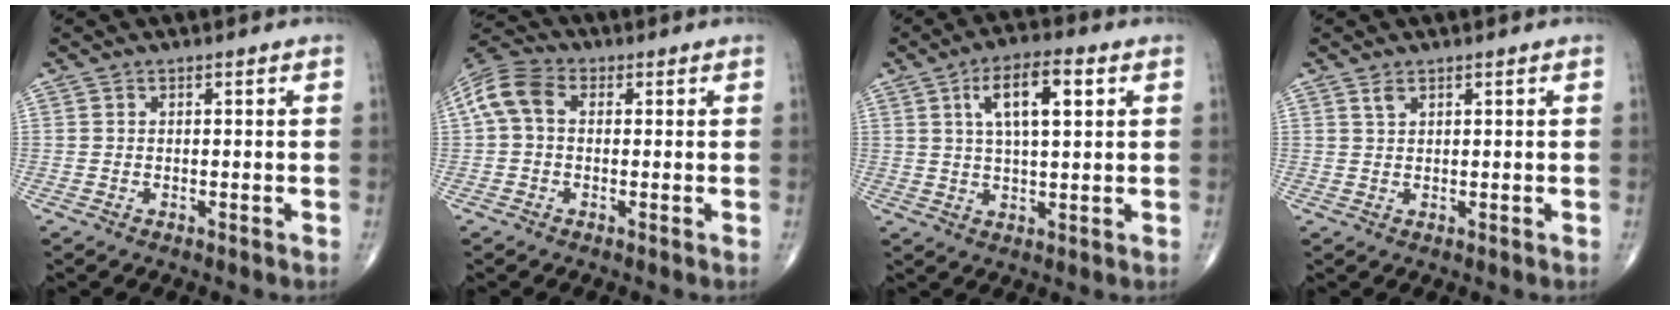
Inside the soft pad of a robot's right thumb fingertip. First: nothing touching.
{"total": 7.8, "force": [0.9, 5.4, 5.5], "torque": [-0.116, 0.028, 0.008]}
{"total": 9.6, "force": [3.2, 3.5, 8.4], "torque": [-0.136, 0.002, 0.054]}
{"total": 1.4, "force": [0.9, 0.5, 0.8], "torque": [-0.015, 0.000, 0.022]}